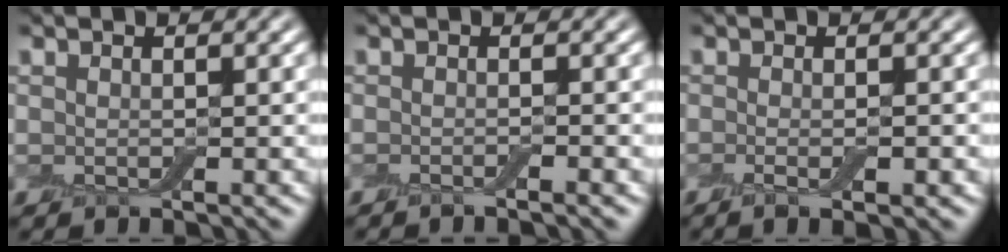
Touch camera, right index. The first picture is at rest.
{"total": 1.2, "force": [-0.8, 0.1, 0.9], "torque": [-0.011, -0.002, -0.017]}
{"total": 2.6, "force": [-0.6, 0.9, 2.4], "torque": [-0.025, -0.003, -0.008]}